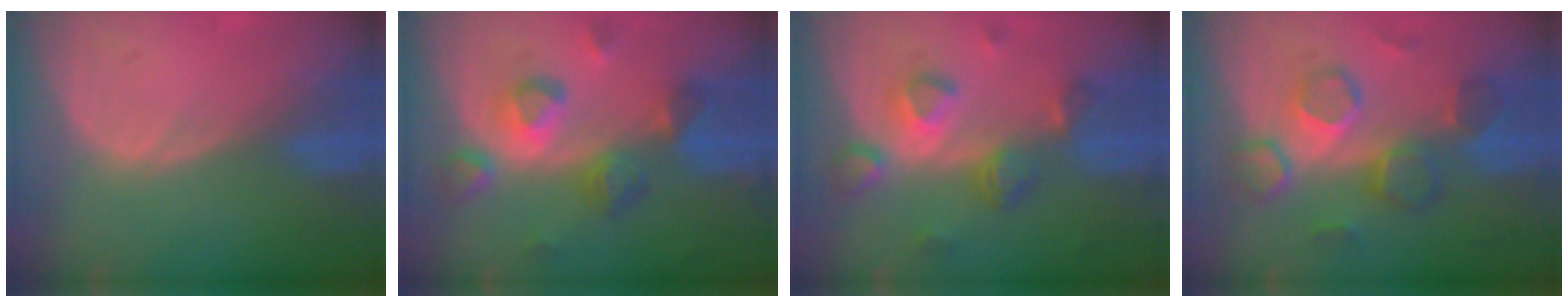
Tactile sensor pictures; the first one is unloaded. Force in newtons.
{"total": 8.6, "press": 7.9, "slide": 3.3}
{"total": 7.8, "press": 6.9, "slide": 3.6}
{"total": 8.7, "press": 8.4, "slide": 2.3}